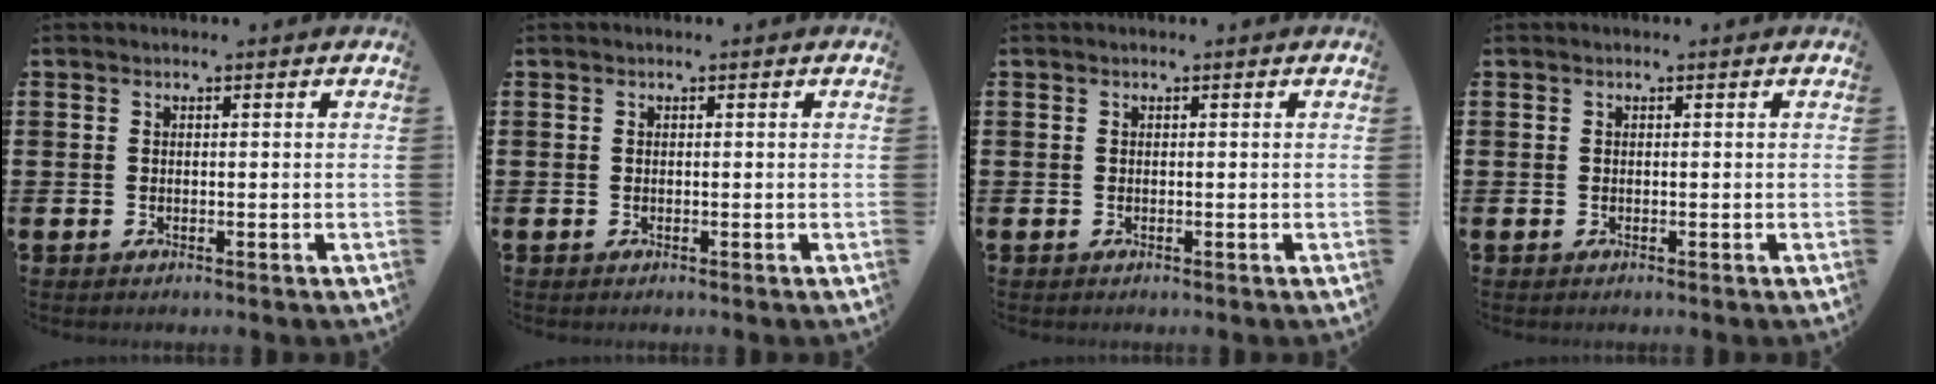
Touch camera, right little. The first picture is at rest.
{"total": 0.0}
{"total": 0.0}
{"total": 0.0}